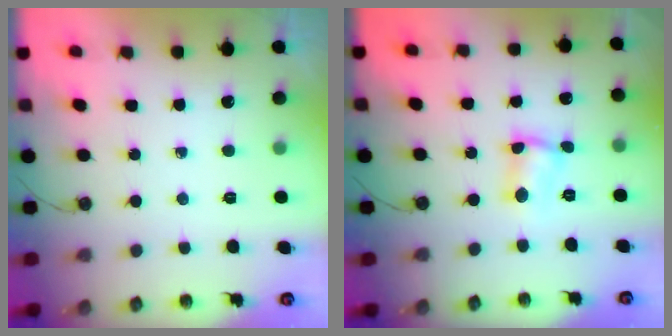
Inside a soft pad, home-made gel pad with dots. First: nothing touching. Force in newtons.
{"total": 4.1, "press": 3.8, "slide": 1.6}